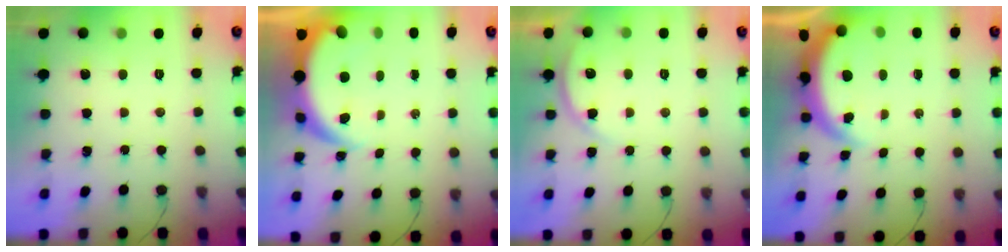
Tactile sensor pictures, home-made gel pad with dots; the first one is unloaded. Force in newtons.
{"total": 5.9, "press": 5.9, "slide": 0.5}
{"total": 3.6, "press": 3.4, "slide": 1.2}
{"total": 5.4, "press": 5.3, "slide": 0.4}